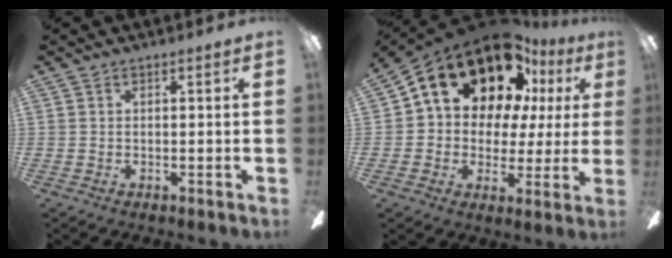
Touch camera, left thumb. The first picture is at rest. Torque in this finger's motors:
{"motor_torque": [0.42, 1.82, 2.40, -0.37, 0.62]}